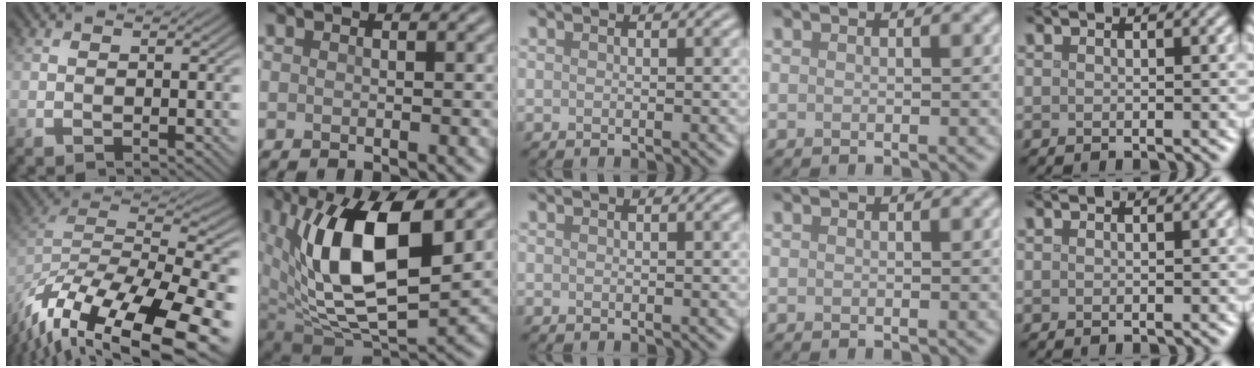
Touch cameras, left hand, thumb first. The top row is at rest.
{"thumb": {"total": 19.4, "force": [-13.1, 7.9, 11.9], "torque": [-0.209, -0.031, -0.178]}, "index": {"total": 13.0, "force": [3.4, 5.8, 11.1], "torque": [-0.186, -0.006, 0.060]}}